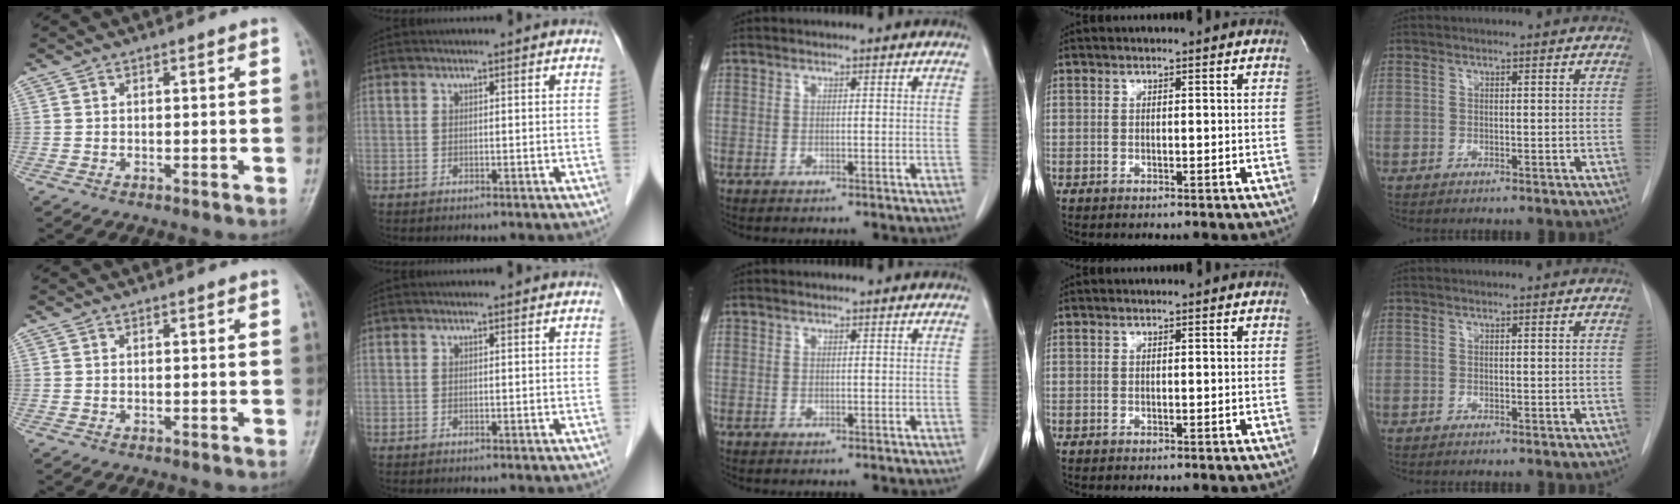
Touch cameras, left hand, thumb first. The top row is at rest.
{}